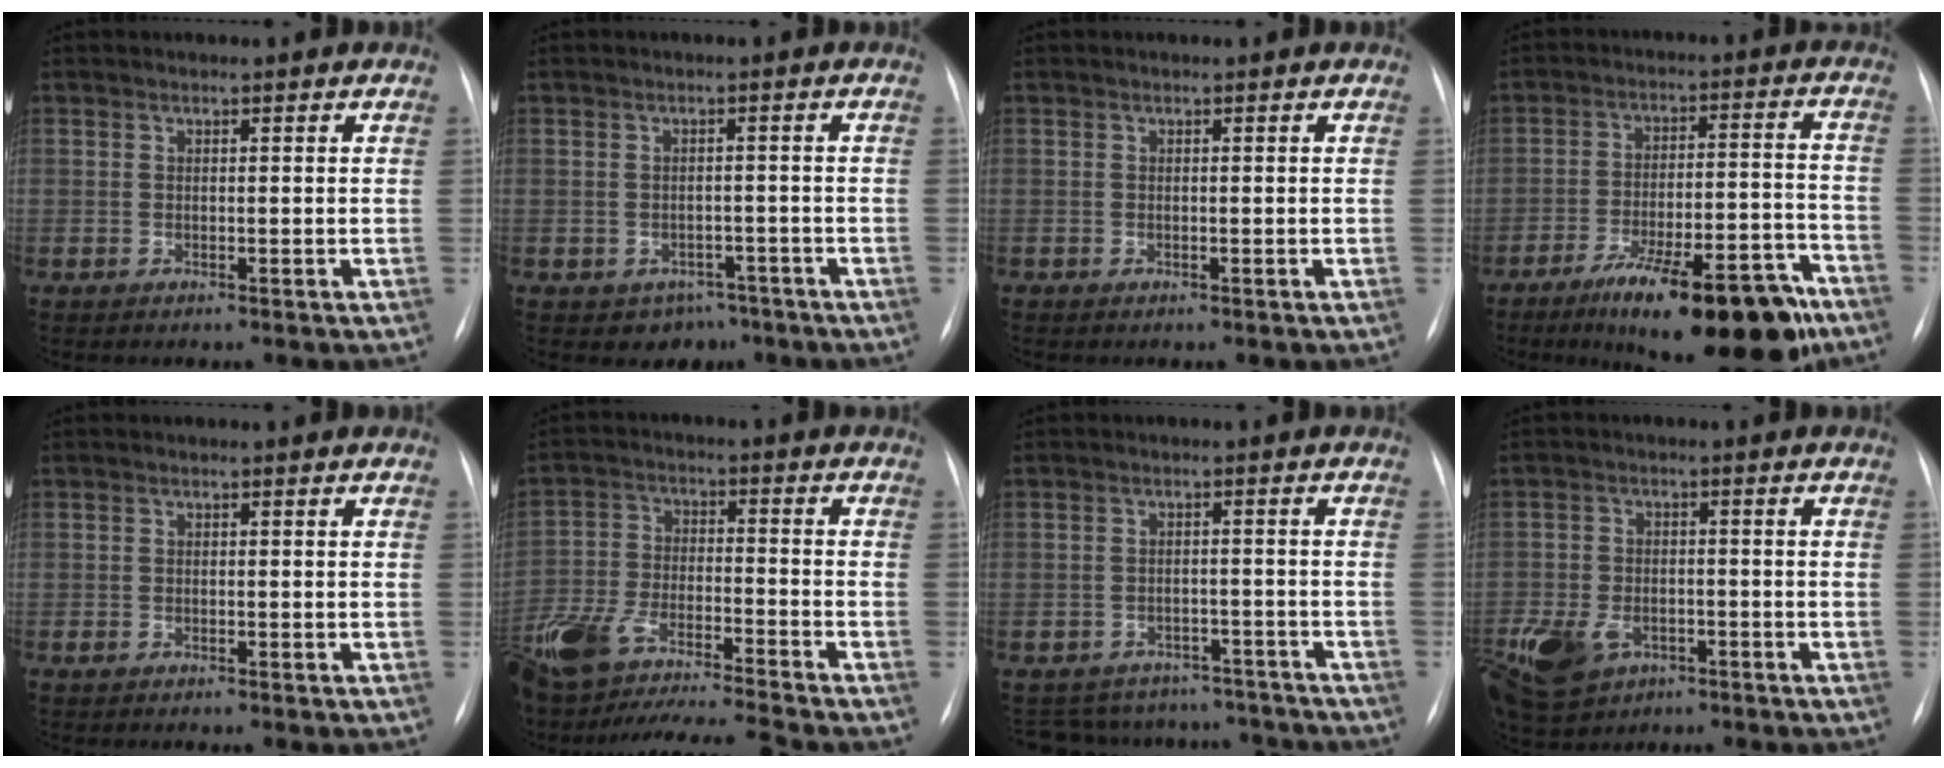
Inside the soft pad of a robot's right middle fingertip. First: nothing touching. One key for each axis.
{"total": 4.0, "fx": -2.7, "fy": 2.9, "fz": 0.8, "tx": -0.003, "ty": 0.012, "tz": -0.028}
{"total": 0.0}
{"total": 19.1, "fx": -13.3, "fy": 4.3, "fz": 13.0, "tx": -0.149, "ty": 0.022, "tz": -0.204}
{"total": 0.6, "fx": -0.5, "fy": 0.1, "fz": 0.3, "tx": -0.010, "ty": -0.001, "tz": -0.009}
{"total": 17.8, "fx": -15.5, "fy": 1.3, "fz": 8.6, "tx": -0.194, "ty": -0.007, "tz": -0.273}
{"total": 13.8, "fx": -12.6, "fy": 5.3, "fz": 1.9, "tx": -0.037, "ty": 0.024, "tz": -0.153}
{"total": 14.6, "fx": -7.0, "fy": 10.5, "fz": 7.5, "tx": -0.203, "ty": -0.002, "tz": -0.107}